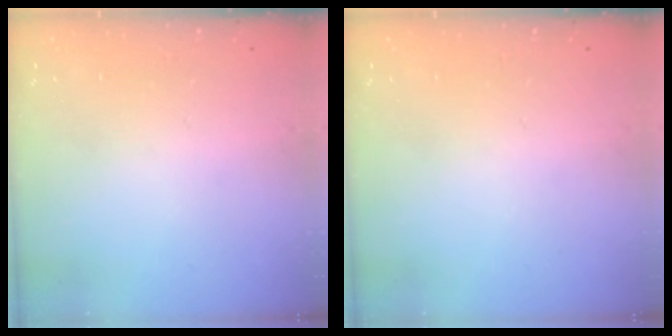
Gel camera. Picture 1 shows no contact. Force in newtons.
{"total": 0.0}